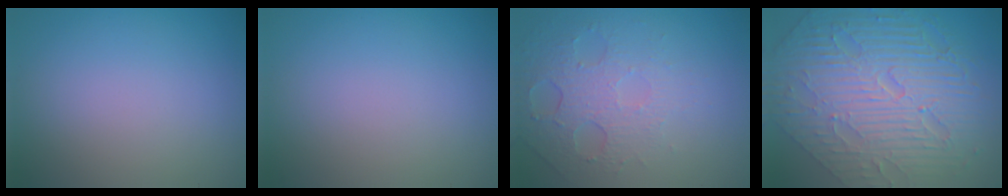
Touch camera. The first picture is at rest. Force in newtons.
{"total": 0.0}
{"total": 5.2, "press": 3.3, "slide": 3.9}
{"total": 11.2, "press": 7.3, "slide": 8.5}